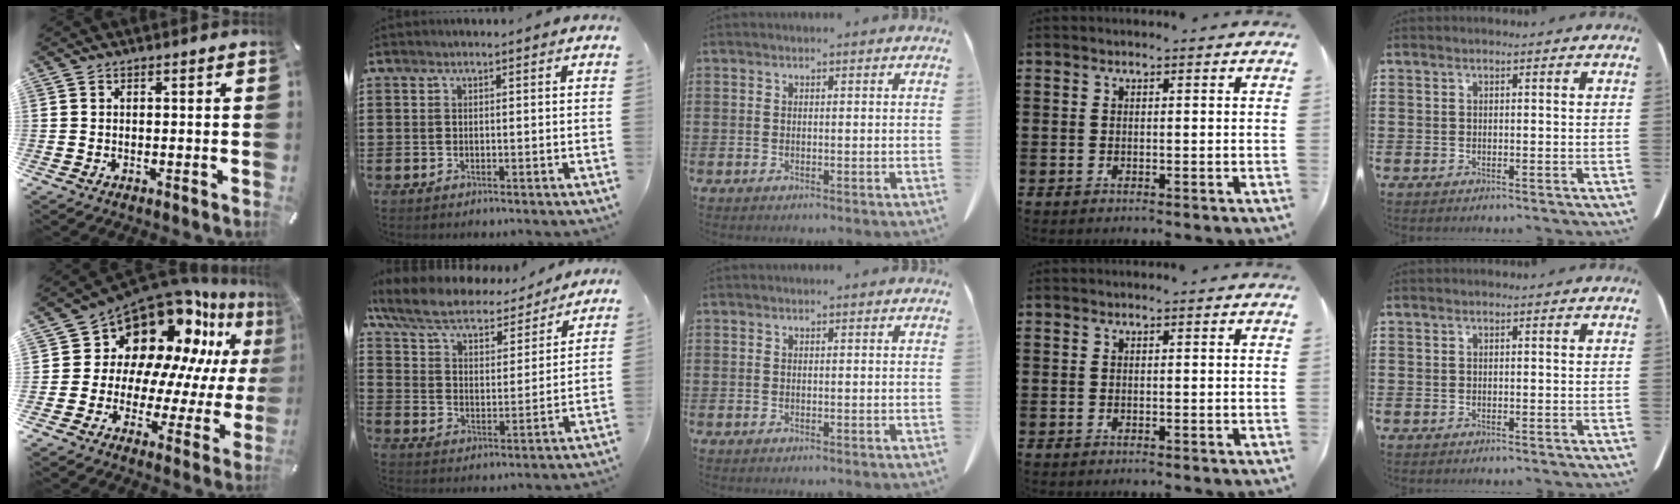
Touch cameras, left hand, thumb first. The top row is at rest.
{"thumb": {"total": 17.2, "force": [12.5, 10.4, 5.6], "torque": [-0.082, -0.130, 0.225]}, "index": {"total": 7.7, "force": [6.7, 1.7, 3.4], "torque": [-0.094, -0.036, 0.114]}}